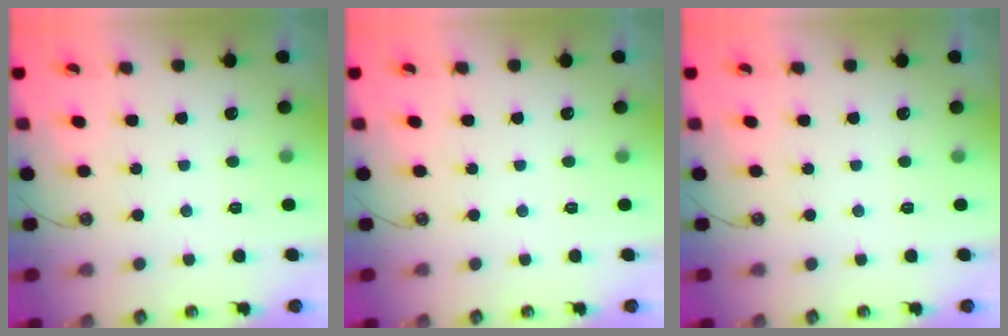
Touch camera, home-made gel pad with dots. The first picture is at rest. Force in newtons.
{"total": 0.0}
{"total": 0.0}